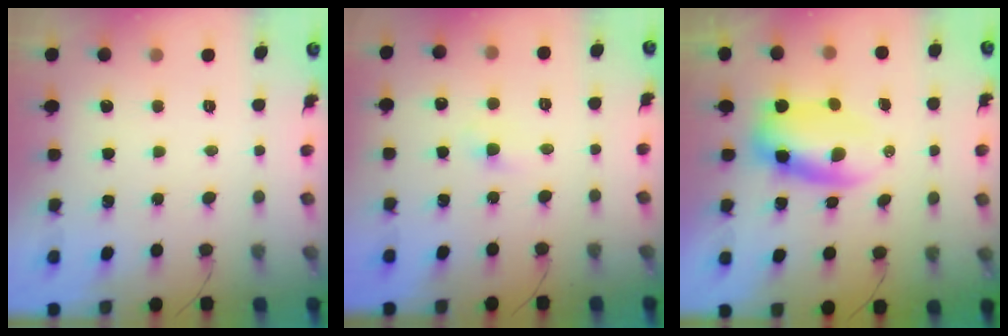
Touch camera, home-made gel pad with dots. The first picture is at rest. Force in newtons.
{"total": 1.9, "press": 1.7, "slide": 0.8}
{"total": 6.5, "press": 6.3, "slide": 1.5}